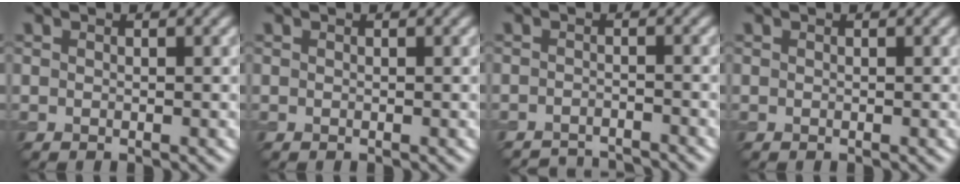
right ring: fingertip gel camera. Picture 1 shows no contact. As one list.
[{"total": 0.0}, {"total": 3.4, "force": [-3.4, 0.3, 0.4], "torque": [0.000, -0.006, -0.053]}, {"total": 0.0}]